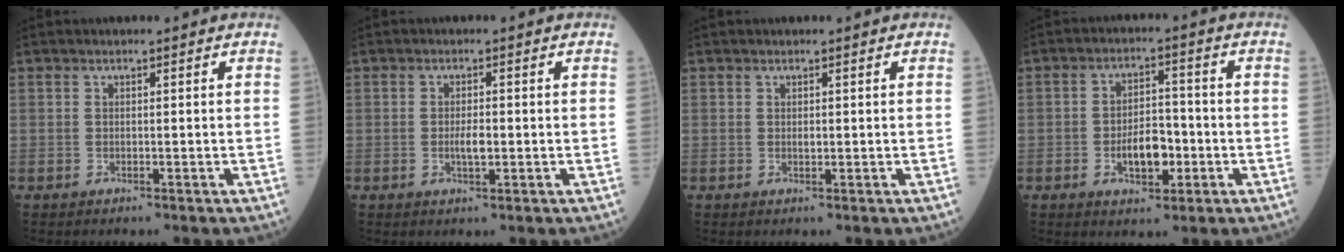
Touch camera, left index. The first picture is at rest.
{"total": 2.3, "force": [-0.5, 0.7, 2.1], "torque": [-0.044, -0.002, -0.008]}
{"total": 0.5, "force": [0.1, 0.4, 0.4], "torque": [-0.009, -0.003, 0.000]}
{"total": 6.3, "force": [-2.0, 3.2, 5.1], "torque": [-0.090, 0.006, -0.031]}